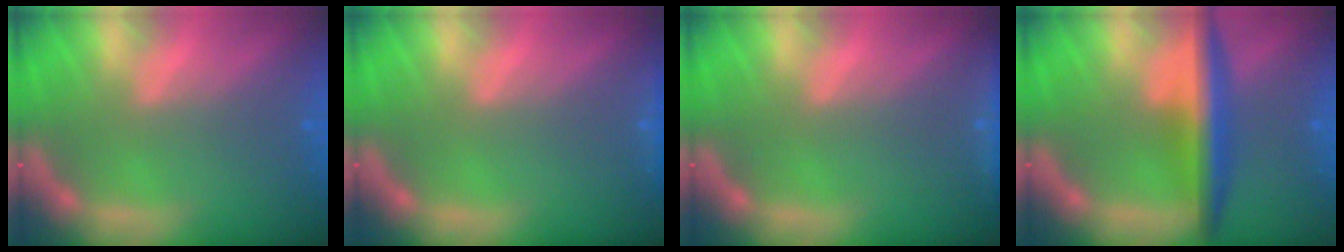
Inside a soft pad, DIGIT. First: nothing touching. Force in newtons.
{"total": 0.9}
{"total": 1.9}
{"total": 5.5}